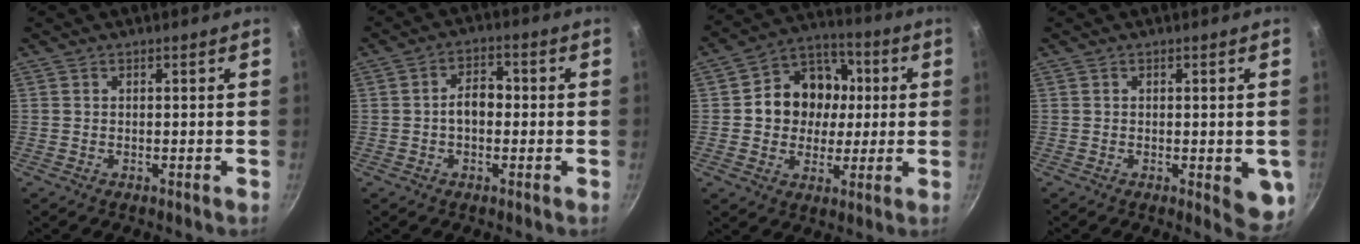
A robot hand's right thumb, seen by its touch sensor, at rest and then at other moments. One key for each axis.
{"total": 5.3, "fx": -0.4, "fy": 3.5, "fz": 3.9, "tx": -0.039, "ty": 0.020, "tz": -0.012}
{"total": 14.1, "fx": 1.3, "fy": 12.1, "fz": 7.2, "tx": -0.077, "ty": 0.018, "tz": 0.008}
{"total": 5.8, "fx": -0.9, "fy": 2.4, "fz": 5.2, "tx": -0.045, "ty": -0.004, "tz": -0.008}